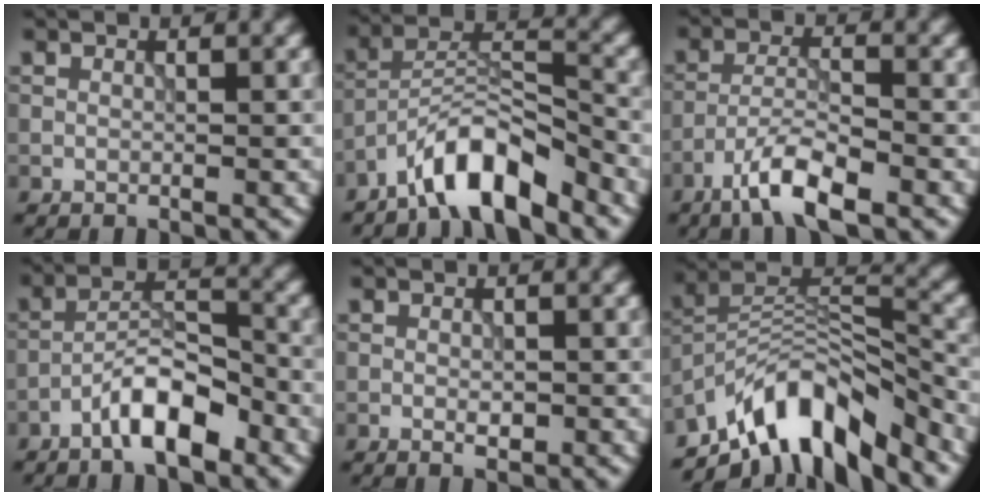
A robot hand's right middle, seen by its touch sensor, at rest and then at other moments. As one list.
[{"total": 6.8, "force": [-5.2, 1.7, 4.1], "torque": [-0.066, 0.011, -0.098]}, {"total": 5.1, "force": [-3.3, 1.2, 3.7], "torque": [-0.068, 0.004, -0.069]}, {"total": 5.5, "force": [-3.4, 1.7, 4.1], "torque": [-0.064, 0.016, -0.064]}, {"total": 1.1, "force": [-0.3, 0.5, 1.0], "torque": [-0.016, 0.000, -0.003]}, {"total": 9.7, "force": [-7.0, 3.7, 5.6], "torque": [-0.076, 0.004, -0.139]}]